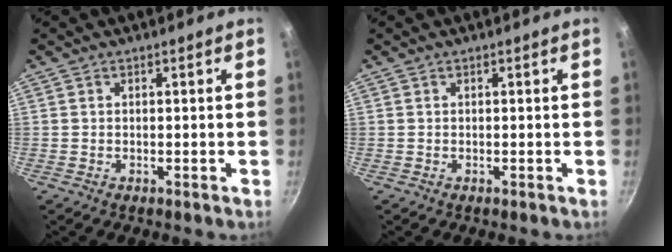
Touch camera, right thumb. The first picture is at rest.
{"total": 0.0}